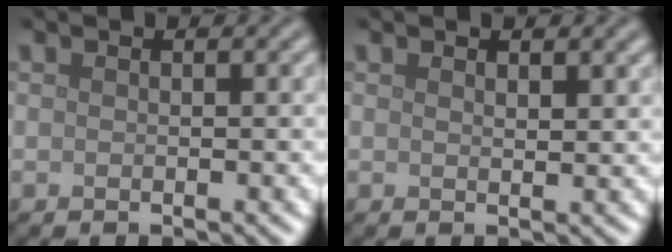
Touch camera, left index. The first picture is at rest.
{"total": 0.9, "force": [0.7, 0.3, 0.4], "torque": [-0.007, -0.002, 0.014]}